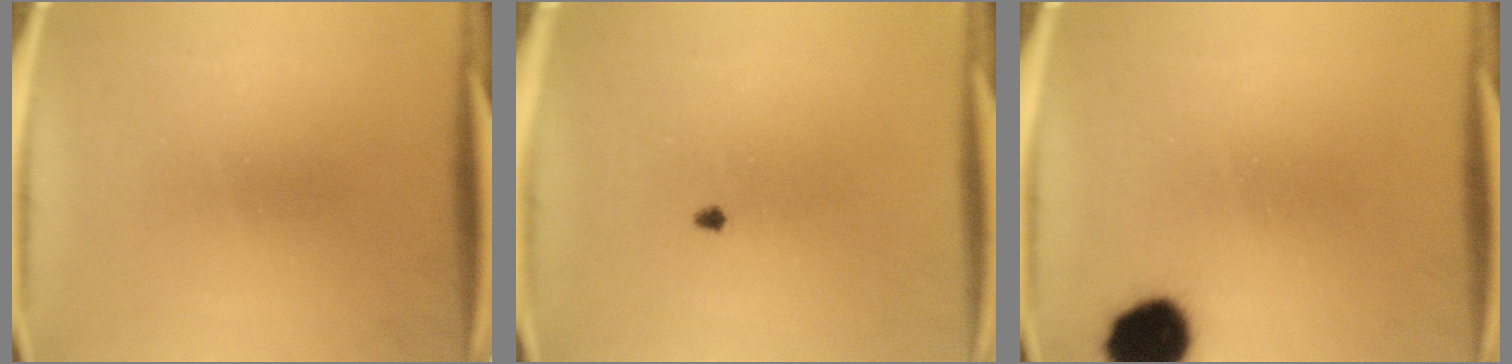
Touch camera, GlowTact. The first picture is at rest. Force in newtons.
{"total": 0.7}
{"total": 10.6}